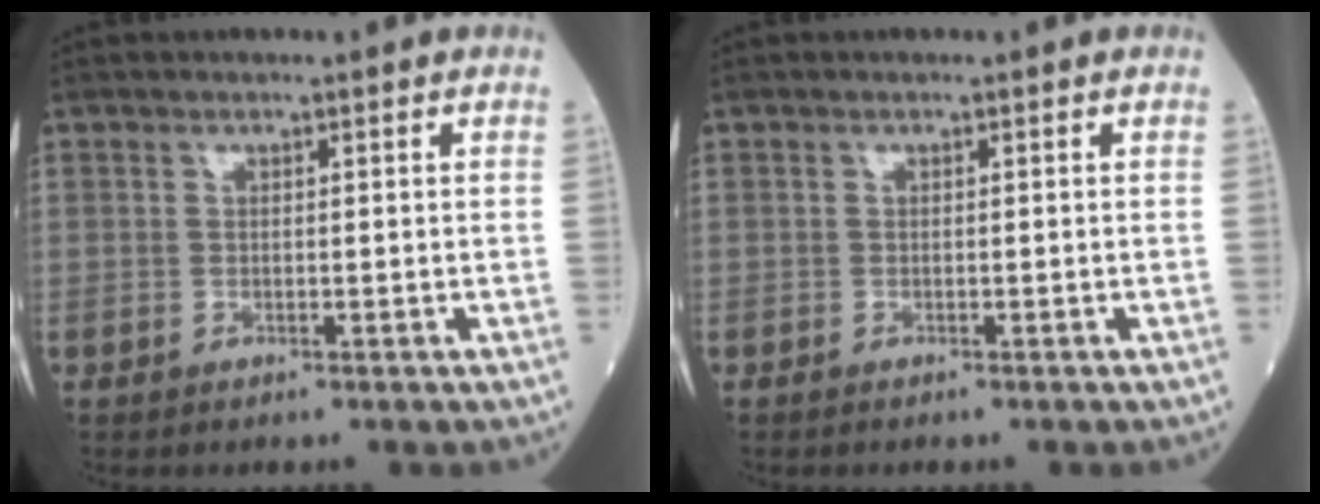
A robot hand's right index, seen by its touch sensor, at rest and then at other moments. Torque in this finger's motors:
{"motor_torque": [0.12, -0.07, 0.09, 0.02]}